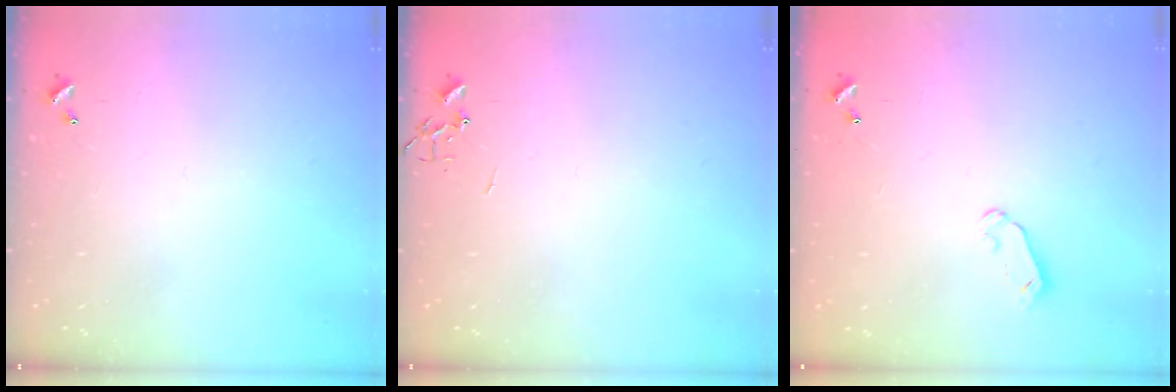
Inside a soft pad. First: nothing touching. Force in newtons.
{"total": 0.0}
{"total": 4.0, "press": 4.0, "slide": 0.4}